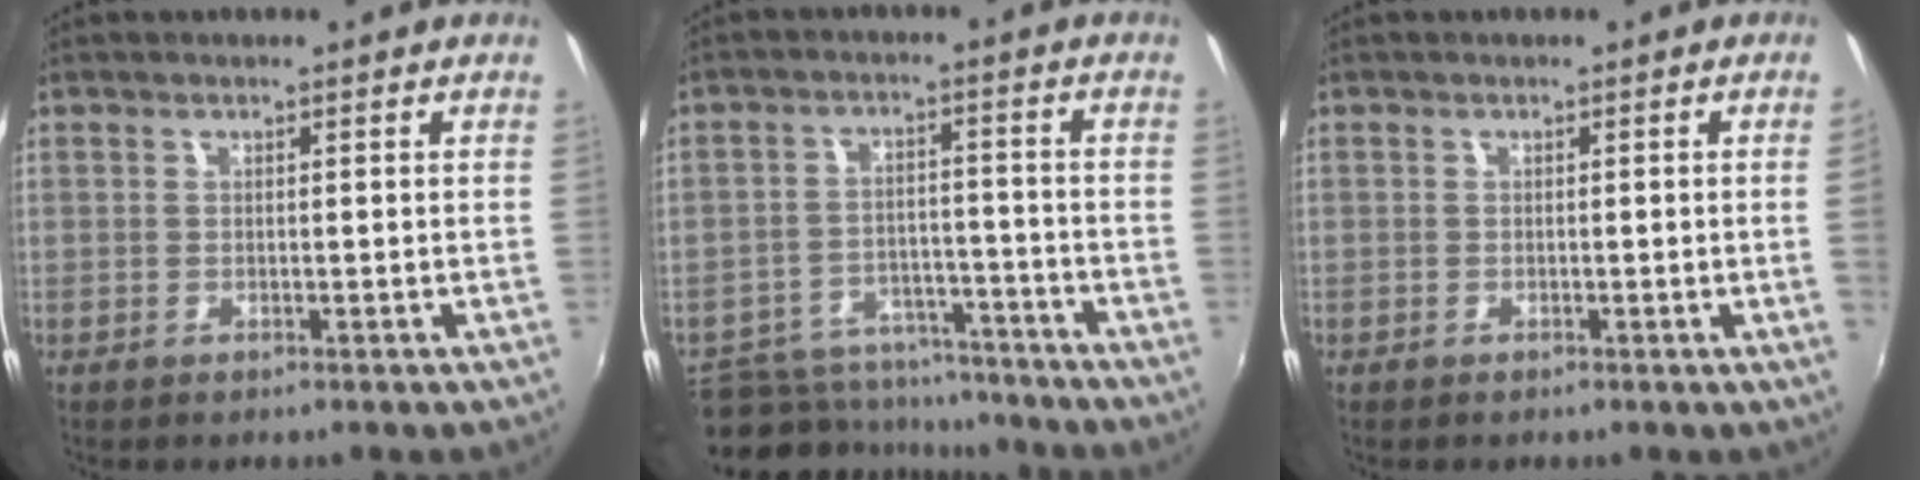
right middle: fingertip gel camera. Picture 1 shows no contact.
{"total": 12.8, "force": [-10.7, 6.3, 3.2], "torque": [-0.080, 0.022, -0.145]}
{"total": 1.7, "force": [0.0, -1.1, 1.4], "torque": [-0.013, -0.013, 0.003]}